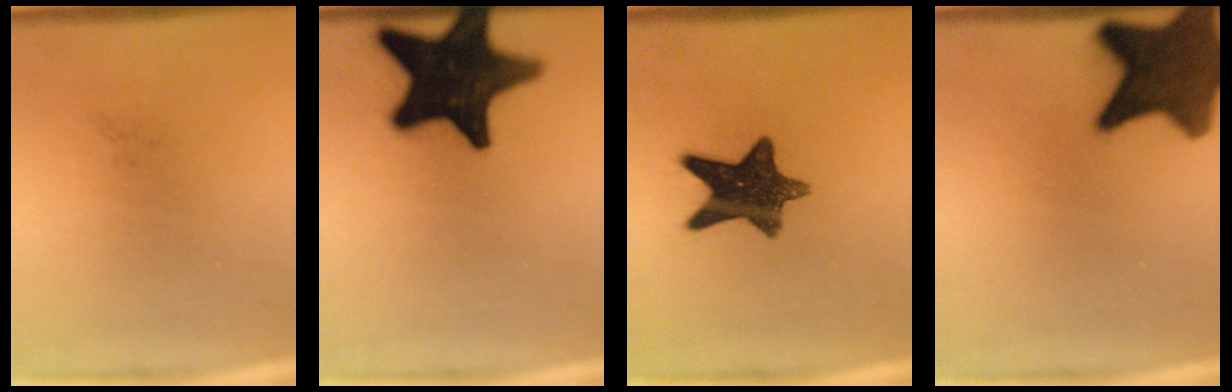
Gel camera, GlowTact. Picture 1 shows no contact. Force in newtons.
{"total": 19.1}
{"total": 11.9}
{"total": 15.7}